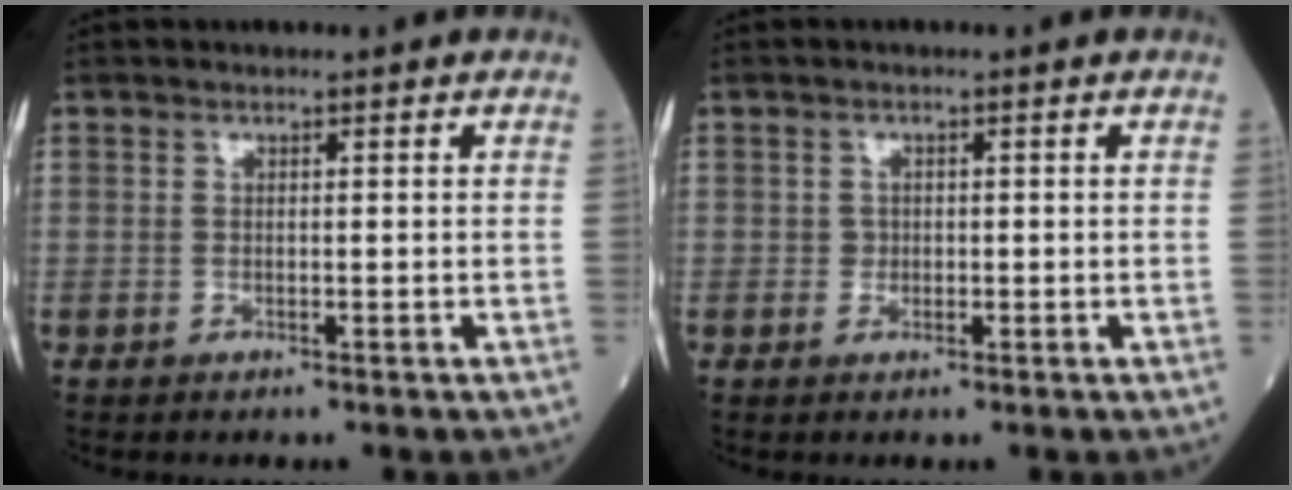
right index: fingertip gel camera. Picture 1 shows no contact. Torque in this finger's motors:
{"motor_torque": [-0.04, 0.10, -0.06, -0.01]}